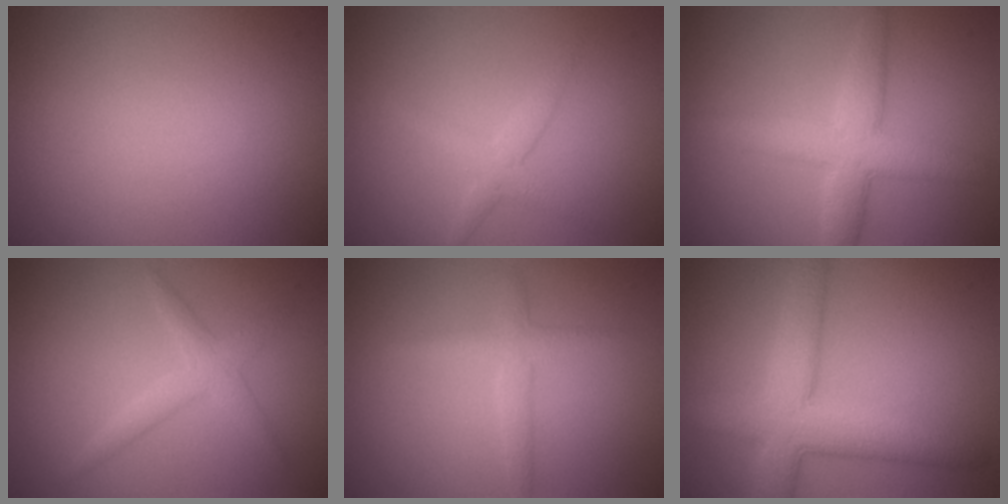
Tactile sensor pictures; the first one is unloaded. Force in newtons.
{"total": 1.8, "press": 1.8, "slide": 0.1}
{"total": 5.0, "press": 5.0, "slide": 0.1}
{"total": 2.1, "press": 2.1, "slide": 0.1}
{"total": 1.9, "press": 1.9, "slide": 0.2}
{"total": 6.5, "press": 6.5, "slide": 0.3}